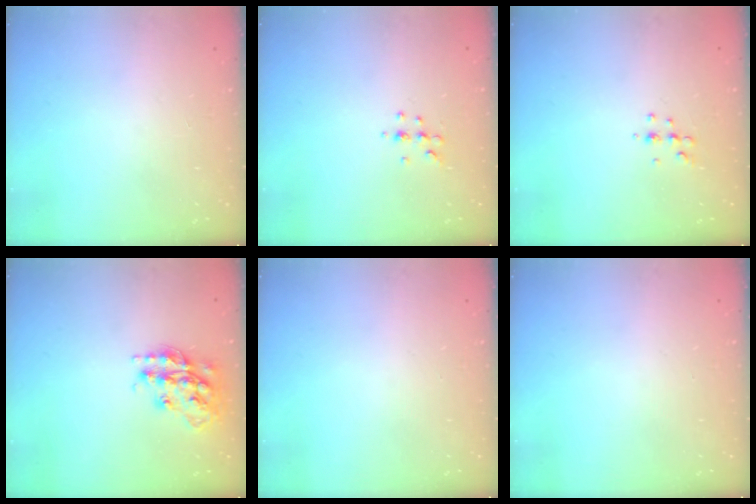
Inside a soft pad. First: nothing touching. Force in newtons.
{"total": 5.3, "press": 5.1, "slide": 1.5}
{"total": 4.5, "press": 4.3, "slide": 1.2}
{"total": 15.2, "press": 15.2, "slide": 0.8}
{"total": 0.0}
{"total": 0.0}